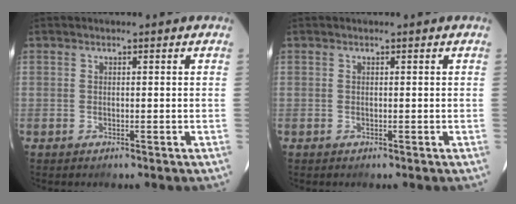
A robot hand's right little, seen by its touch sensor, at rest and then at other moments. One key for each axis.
{"total": 0.0}